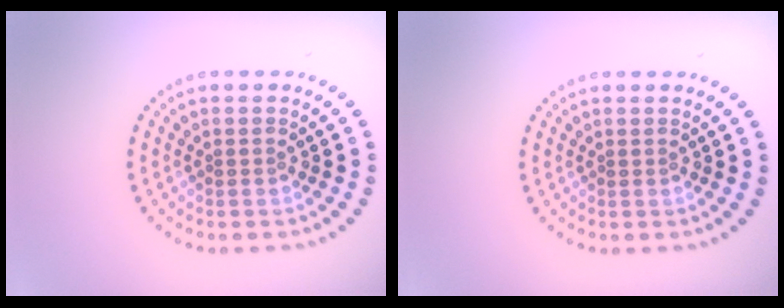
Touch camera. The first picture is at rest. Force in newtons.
{"total": 0.0}